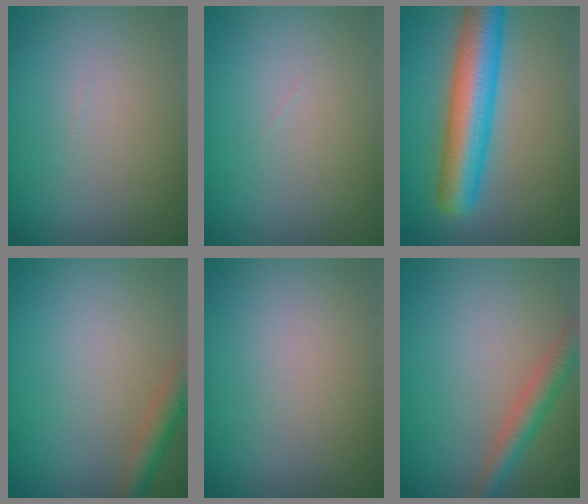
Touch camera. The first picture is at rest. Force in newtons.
{"total": 0.0}
{"total": 7.9, "press": 7.9, "slide": 0.3}
{"total": 2.9, "press": 2.9, "slide": 0.2}
{"total": 0.0}
{"total": 3.2, "press": 3.2, "slide": 0.1}